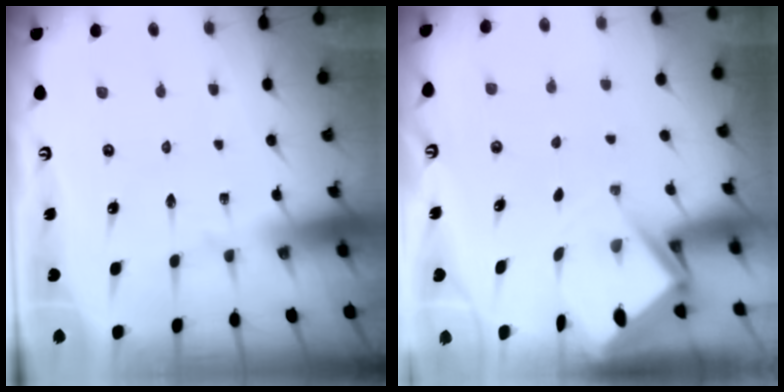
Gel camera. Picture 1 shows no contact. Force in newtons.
{"total": 5.4, "press": 5.4, "slide": 0.4}